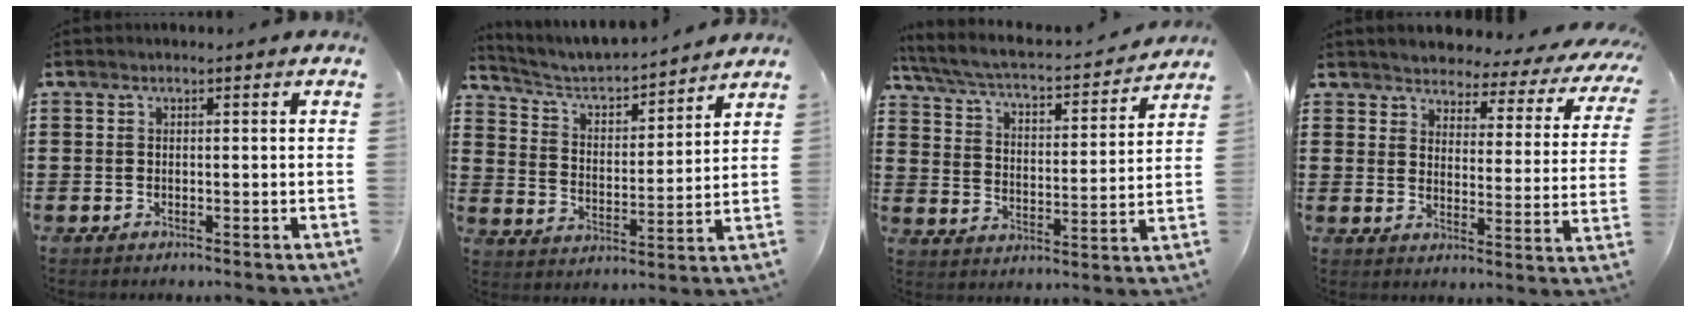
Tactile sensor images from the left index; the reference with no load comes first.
{"total": 4.9, "force": [4.6, 1.0, 1.6], "torque": [-0.056, -0.034, 0.071]}
{"total": 4.6, "force": [4.3, 0.3, 1.7], "torque": [-0.055, -0.030, 0.067]}
{"total": 3.2, "force": [3.1, 0.7, 0.2], "torque": [-0.029, -0.026, 0.046]}